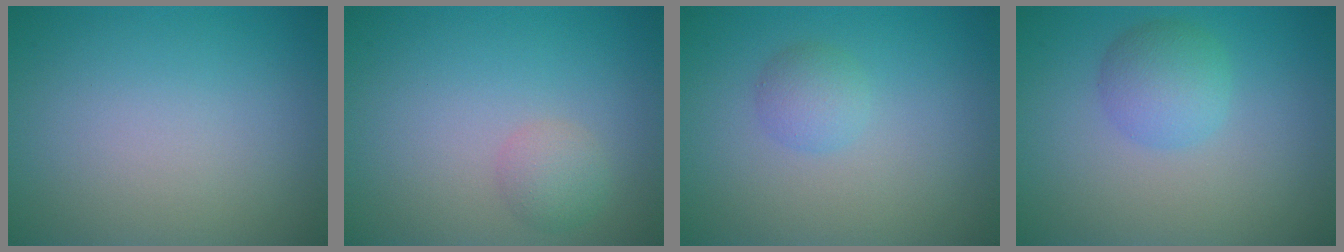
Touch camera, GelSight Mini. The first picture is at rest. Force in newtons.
{"total": 1.7, "press": 1.7, "slide": 0.1}
{"total": 1.7, "press": 1.7, "slide": 0.0}
{"total": 2.9, "press": 2.9, "slide": 0.2}